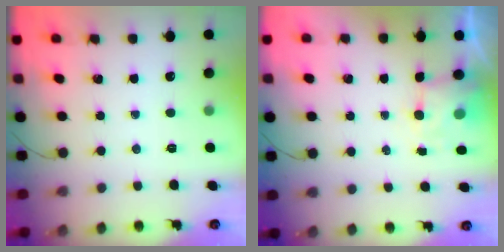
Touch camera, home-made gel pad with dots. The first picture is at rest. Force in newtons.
{"total": 3.9, "press": 3.8, "slide": 0.9}